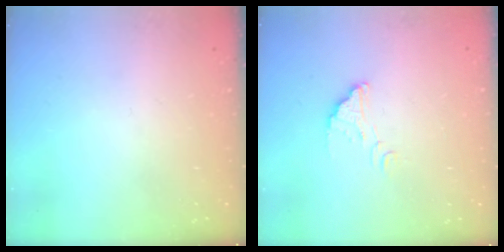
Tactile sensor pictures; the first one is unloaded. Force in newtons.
{"total": 2.9, "press": 2.9, "slide": 0.2}